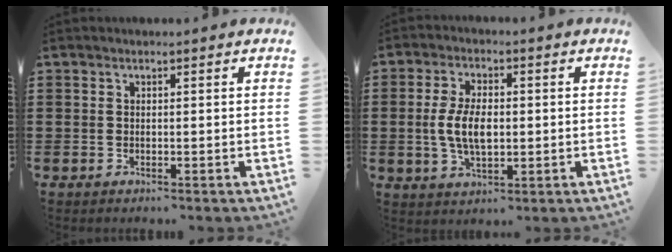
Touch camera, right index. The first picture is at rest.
{"total": 6.6, "force": [-0.3, 3.2, 5.7], "torque": [-0.128, 0.001, -0.011]}